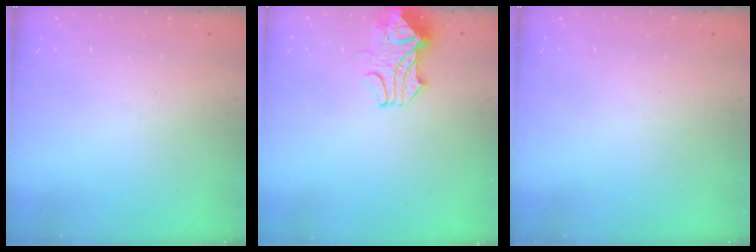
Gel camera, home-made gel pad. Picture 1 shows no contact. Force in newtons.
{"total": 2.4, "press": 2.3, "slide": 0.8}
{"total": 0.0}